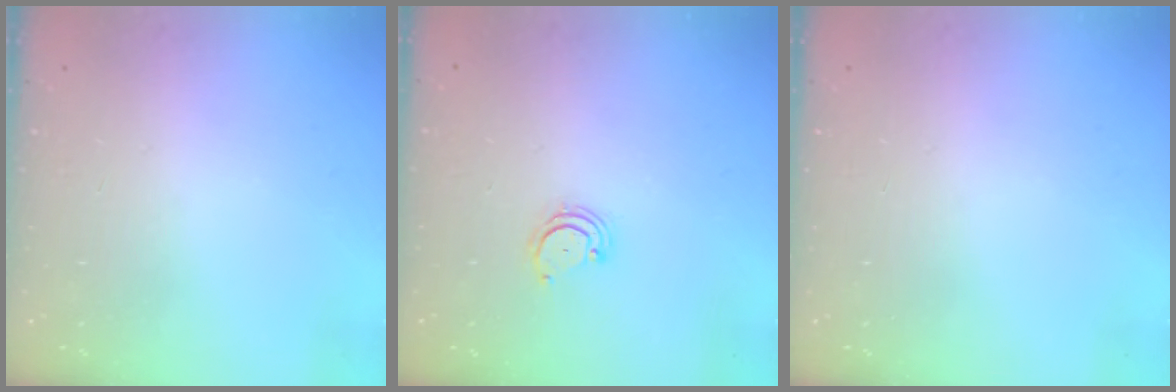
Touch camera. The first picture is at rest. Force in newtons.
{"total": 2.9, "press": 2.9, "slide": 0.3}
{"total": 0.0}